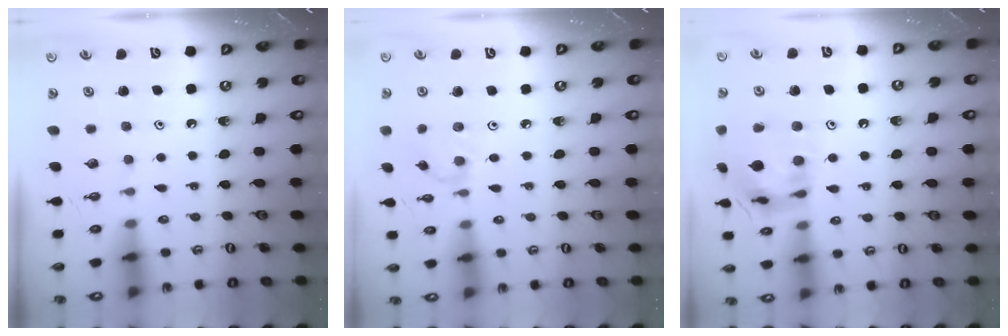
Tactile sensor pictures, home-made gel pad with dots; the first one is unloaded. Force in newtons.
{"total": 1.4, "press": 1.4, "slide": 0.3}
{"total": 15.4, "press": 15.3, "slide": 1.6}